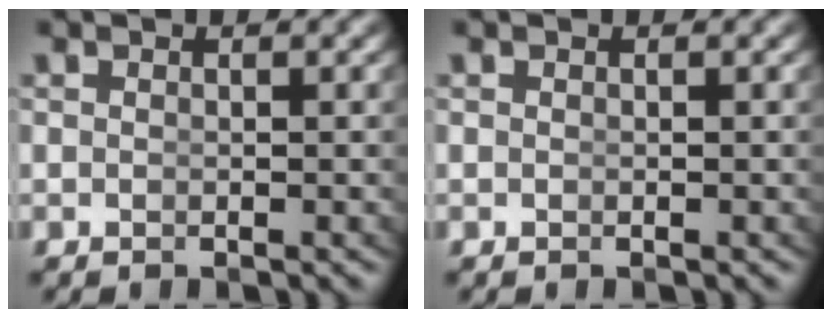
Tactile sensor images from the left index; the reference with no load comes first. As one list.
[{"total": 0.0}]